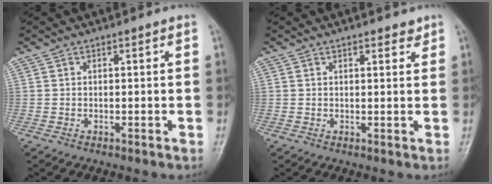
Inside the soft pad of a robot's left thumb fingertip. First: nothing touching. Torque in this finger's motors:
{"motor_torque": [-0.18, -0.11, -0.42, -0.18, 0.05]}